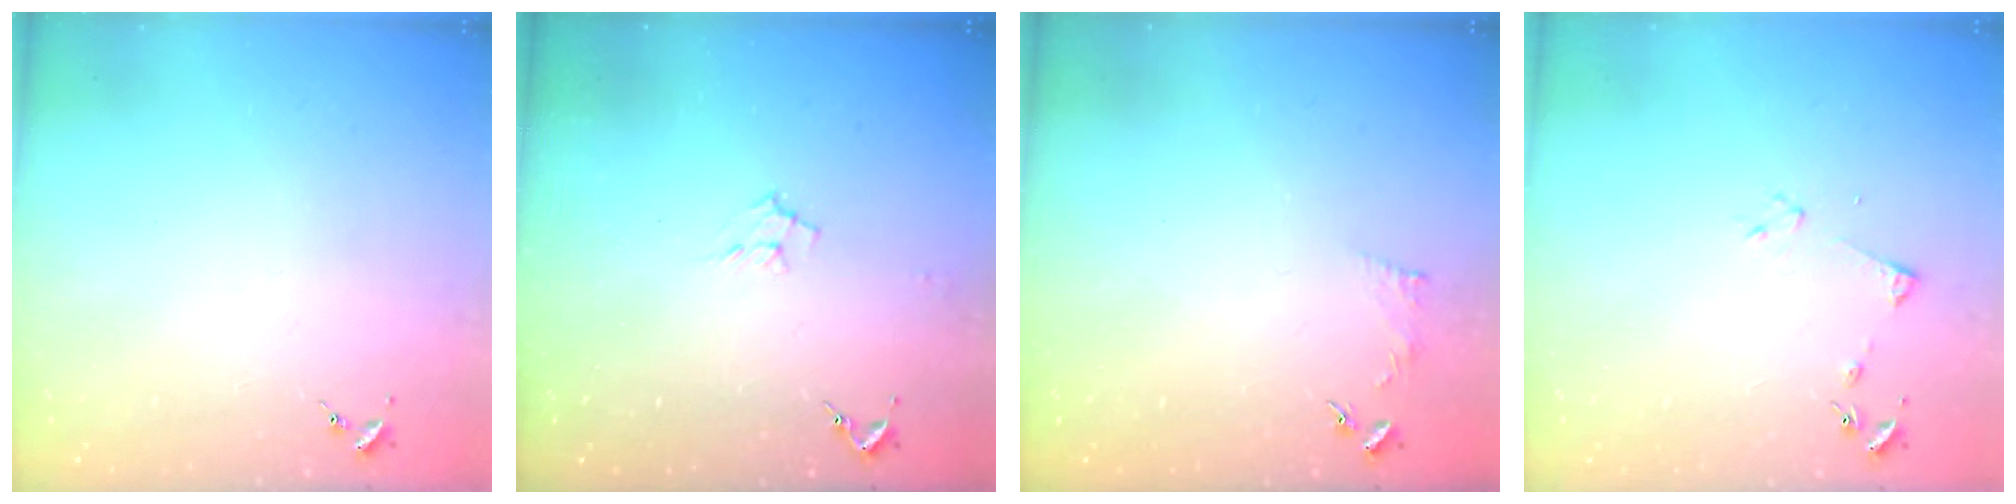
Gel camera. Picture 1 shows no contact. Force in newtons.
{"total": 6.2, "press": 6.1, "slide": 0.9}
{"total": 3.4, "press": 3.3, "slide": 0.5}
{"total": 4.5, "press": 4.5, "slide": 0.6}